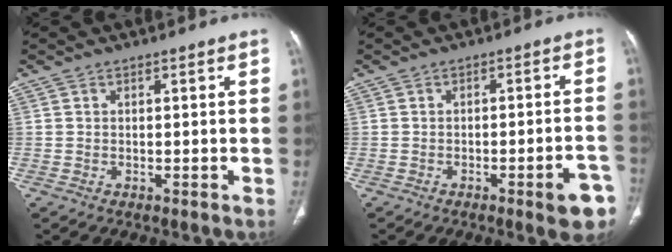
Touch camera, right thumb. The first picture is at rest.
{"total": 7.1, "force": [-3.7, 1.6, 5.9], "torque": [-0.061, 0.019, -0.040]}